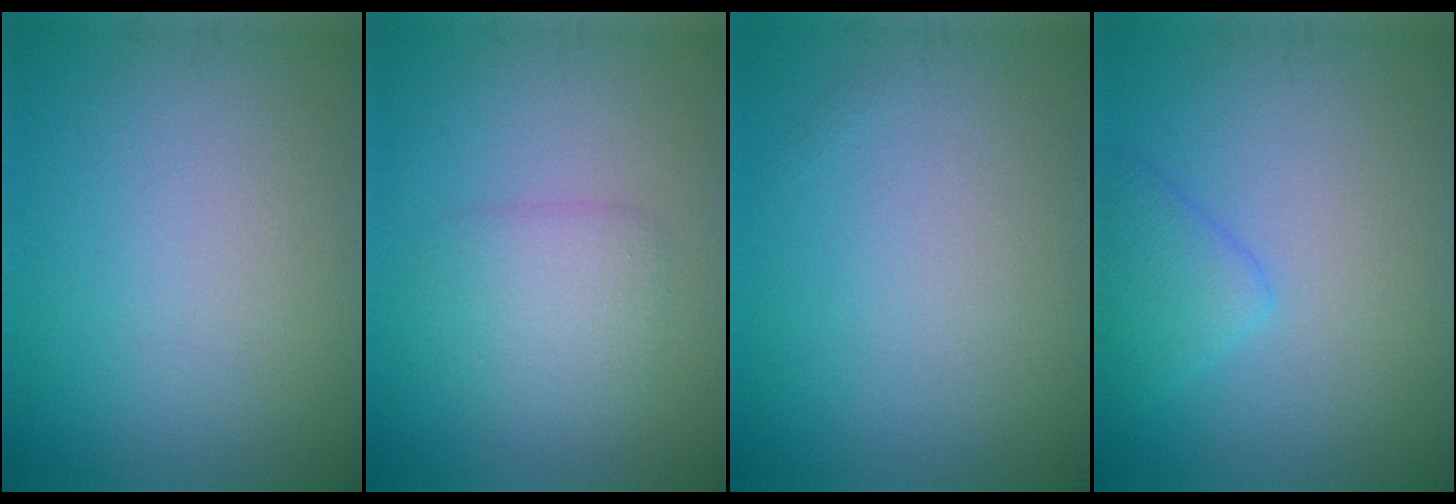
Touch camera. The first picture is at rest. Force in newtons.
{"total": 2.5, "press": 2.5, "slide": 0.3}
{"total": 0.0}
{"total": 2.3, "press": 2.3, "slide": 0.2}